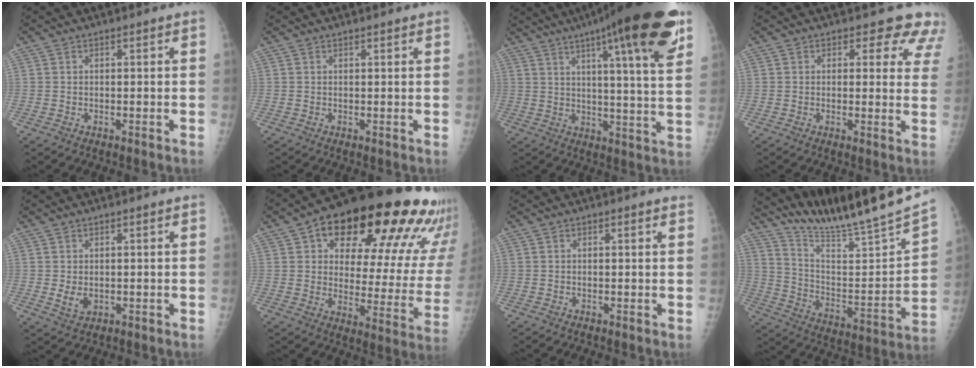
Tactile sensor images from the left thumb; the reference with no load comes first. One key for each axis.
{"total": 1.6, "fx": 1.5, "fy": 0.1, "fz": 0.6, "tx": -0.002, "ty": 0.000, "tz": 0.020}
{"total": 23.9, "fx": 14.2, "fy": 3.3, "fz": 18.9, "tx": -0.265, "ty": -0.036, "tz": 0.192}
{"total": 8.4, "fx": 7.2, "fy": 4.0, "fz": 1.9, "tx": 0.035, "ty": -0.034, "tz": 0.048}
{"total": 3.0, "fx": 0.7, "fy": 1.8, "fz": 2.4, "tx": -0.038, "ty": -0.011, "tz": 0.018}
{"total": 29.8, "fx": 17.2, "fy": 12.3, "fz": 21.0, "tx": -0.256, "ty": -0.033, "tz": 0.232}
{"total": 1.3, "fx": 1.1, "fy": 0.0, "fz": 0.7, "tx": -0.005, "ty": 0.000, "tz": 0.011}
{"total": 23.0, "fx": 20.7, "fy": 0.3, "fz": 10.0, "tx": -0.136, "ty": -0.137, "tz": 0.326}